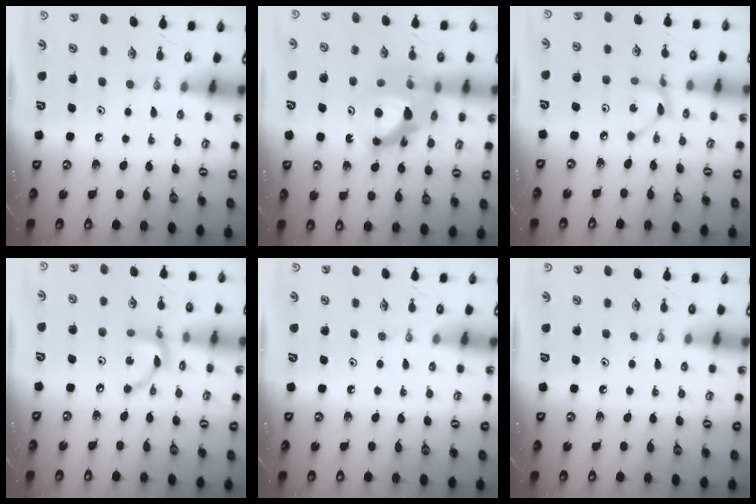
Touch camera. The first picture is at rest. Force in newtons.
{"total": 13.6, "press": 13.4, "slide": 2.6}
{"total": 3.3, "press": 3.3, "slide": 0.2}
{"total": 10.1, "press": 10.1, "slide": 0.6}
{"total": 0.0}
{"total": 0.0}